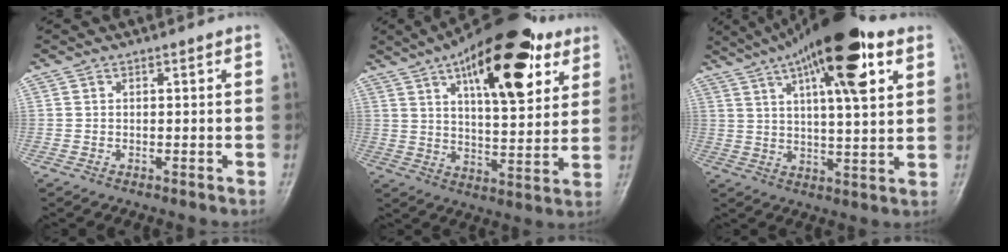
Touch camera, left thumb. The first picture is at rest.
{"total": 22.6, "force": [11.0, 9.2, 17.5], "torque": [-0.232, -0.027, 0.168]}
{"total": 19.7, "force": [9.8, 5.7, 16.2], "torque": [-0.242, -0.011, 0.152]}